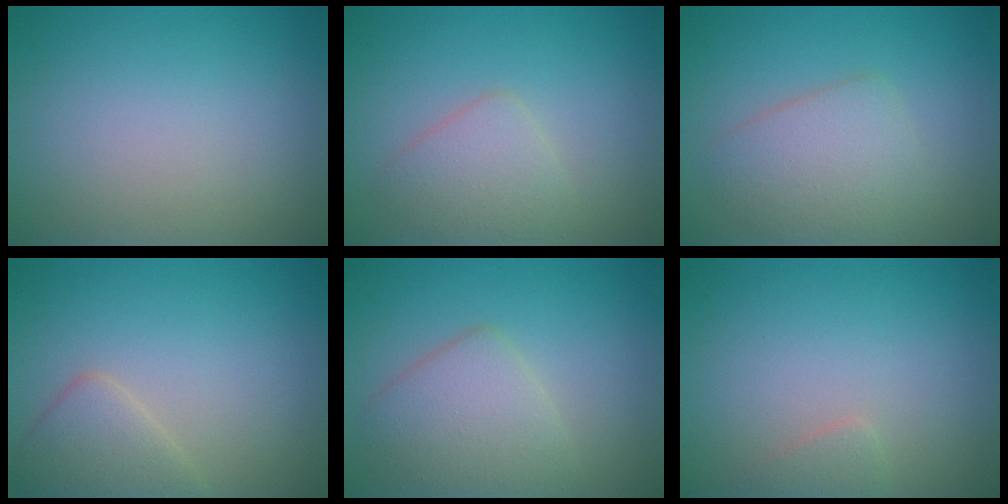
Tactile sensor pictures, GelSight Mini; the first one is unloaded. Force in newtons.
{"total": 2.8, "press": 2.8, "slide": 0.0}
{"total": 3.8, "press": 3.8, "slide": 0.1}
{"total": 2.7, "press": 2.7, "slide": 0.1}
{"total": 4.2, "press": 4.2, "slide": 0.1}
{"total": 1.0, "press": 1.0, "slide": 0.1}